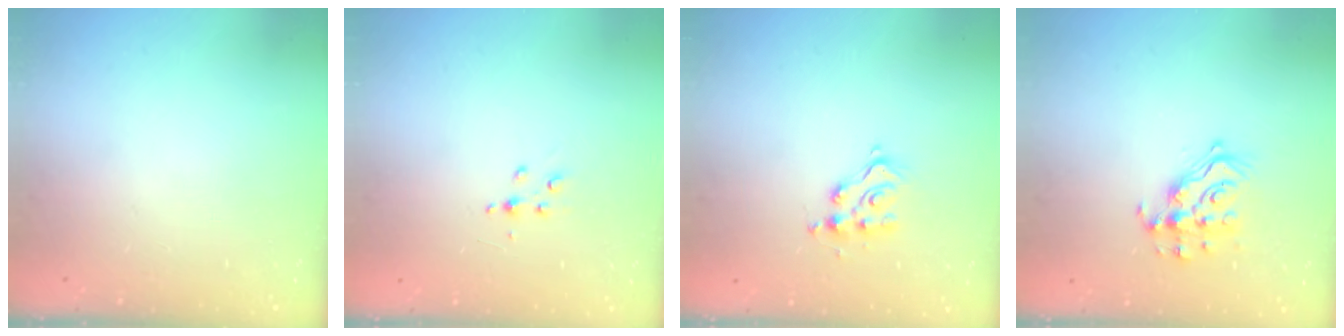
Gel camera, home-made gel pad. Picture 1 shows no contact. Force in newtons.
{"total": 3.9, "press": 3.9, "slide": 0.5}
{"total": 8.1, "press": 8.0, "slide": 0.6}
{"total": 12.5, "press": 12.5, "slide": 1.0}